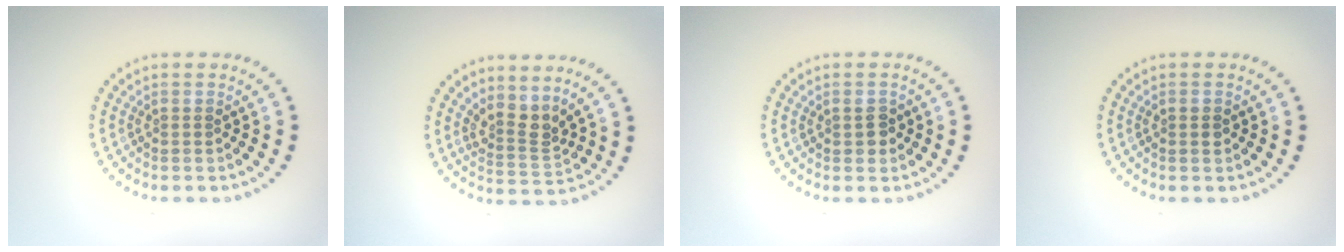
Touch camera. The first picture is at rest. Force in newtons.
{"total": 2.5, "press": 1.8, "slide": 1.7}
{"total": 1.5, "press": 1.5, "slide": 0.2}
{"total": 1.2, "press": 1.2, "slide": 0.0}